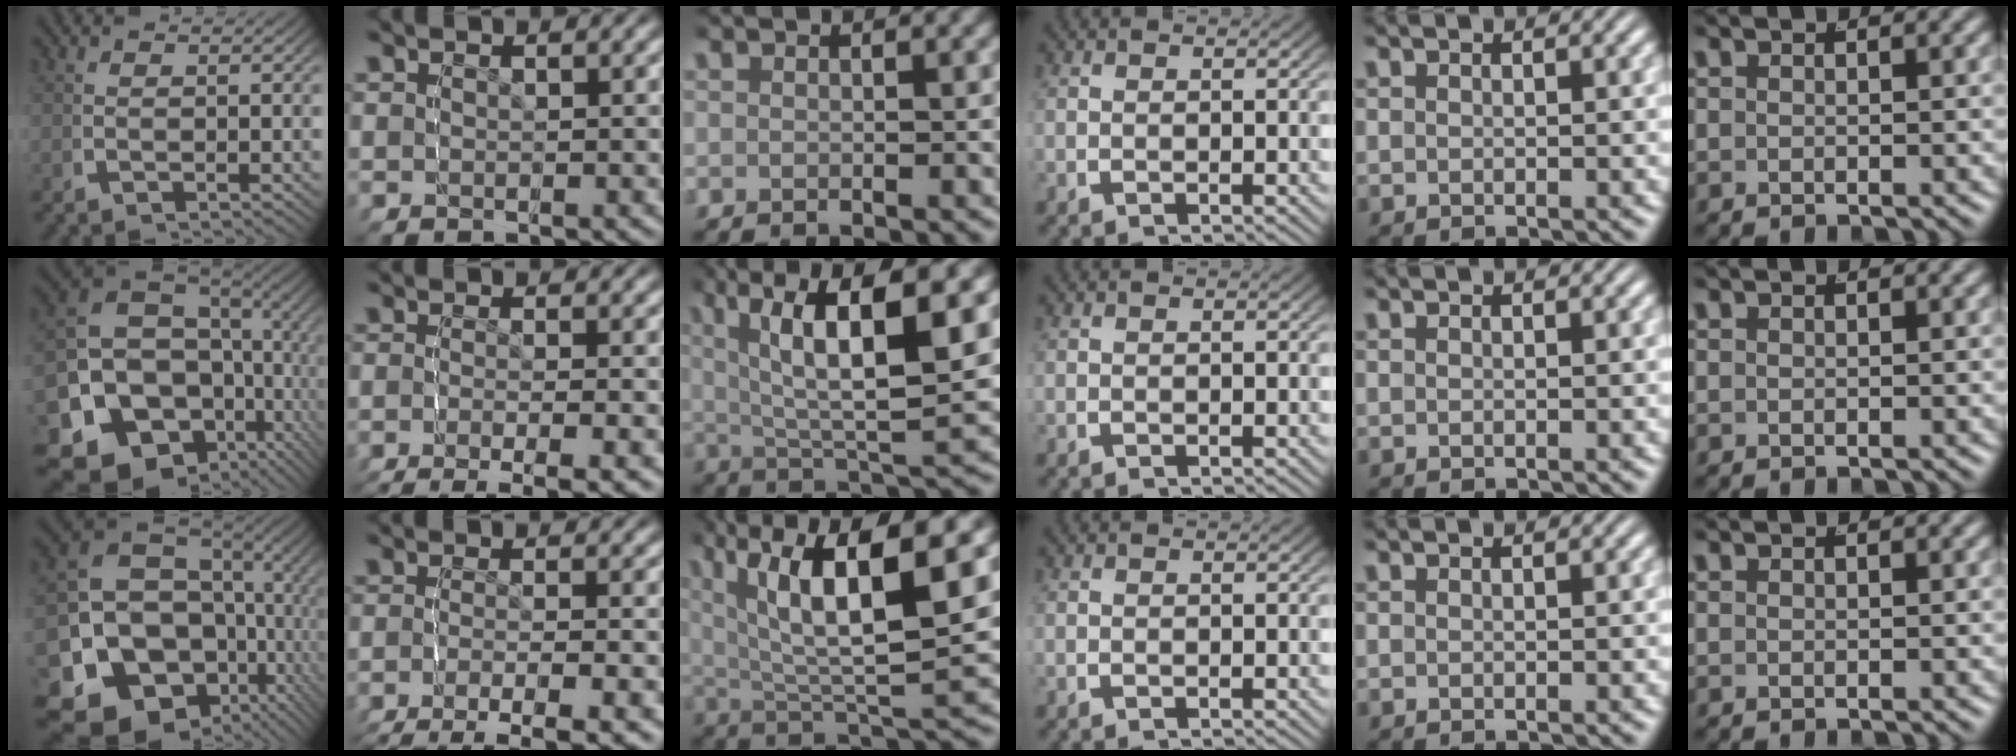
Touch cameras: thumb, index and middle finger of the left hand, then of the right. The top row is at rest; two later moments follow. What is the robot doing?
{"motion": "grasp_and_lifting", "object": "sponge"}